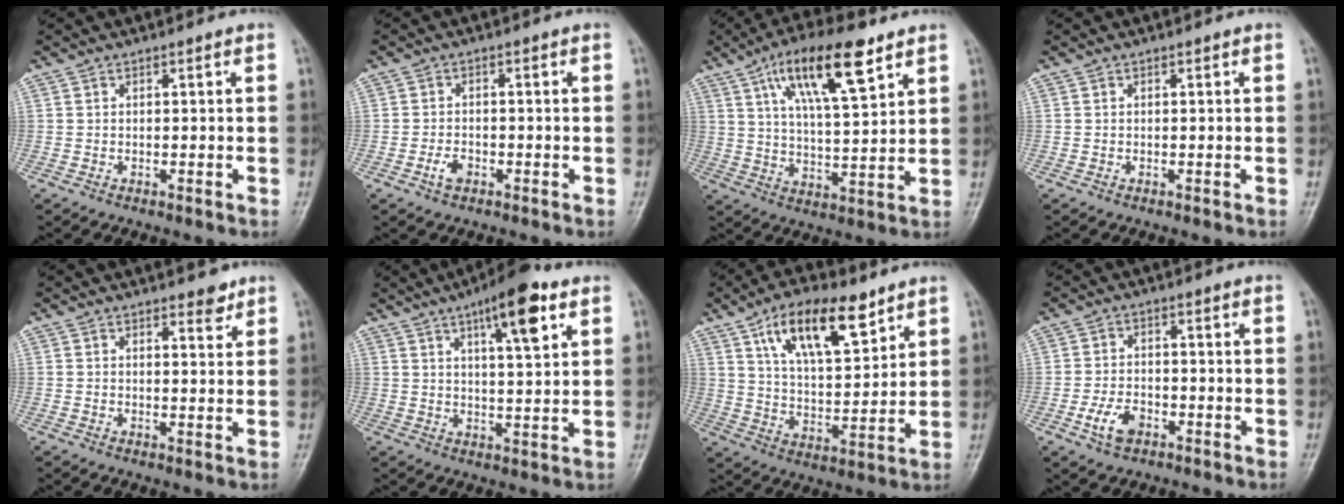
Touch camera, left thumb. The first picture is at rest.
{"total": 2.7, "force": [-1.4, 1.7, 1.7], "torque": [-0.030, 0.008, -0.025]}
{"total": 15.8, "force": [8.3, 4.8, 12.5], "torque": [-0.197, -0.024, 0.145]}
{"total": 0.0}
{"total": 2.9, "force": [2.2, 1.2, 1.5], "torque": [-0.006, -0.015, 0.031]}
{"total": 11.6, "force": [5.9, 3.0, 9.5], "torque": [-0.130, -0.019, 0.087]}
{"total": 15.6, "force": [8.9, 6.4, 11.2], "torque": [-0.160, -0.036, 0.158]}
{"total": 5.2, "force": [-2.4, 3.2, 3.3], "torque": [-0.060, 0.012, -0.046]}